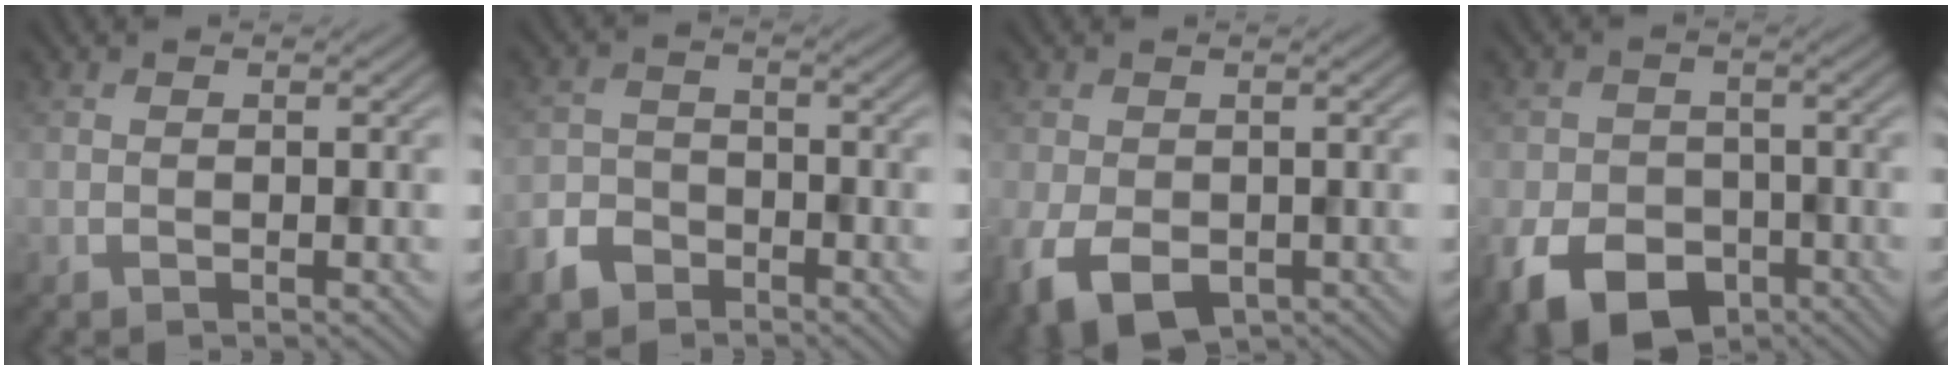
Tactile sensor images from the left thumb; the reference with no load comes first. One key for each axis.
{"total": 4.4, "fx": -3.2, "fy": 2.7, "fz": 1.4, "tx": -0.036, "ty": -0.001, "tz": -0.070}
{"total": 7.2, "fx": -2.7, "fy": 4.7, "fz": 4.7, "tx": -0.112, "ty": -0.021, "tz": -0.043}
{"total": 9.6, "fx": -4.7, "fy": 6.7, "fz": 5.0, "tx": -0.106, "ty": -0.030, "tz": -0.087}